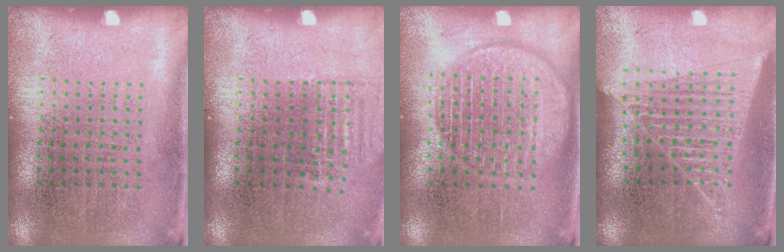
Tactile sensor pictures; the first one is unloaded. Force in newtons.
{"total": 0.9, "press": 0.9, "slide": 0.3}
{"total": 2.9, "press": 2.9, "slide": 0.4}
{"total": 1.9, "press": 1.7, "slide": 0.8}